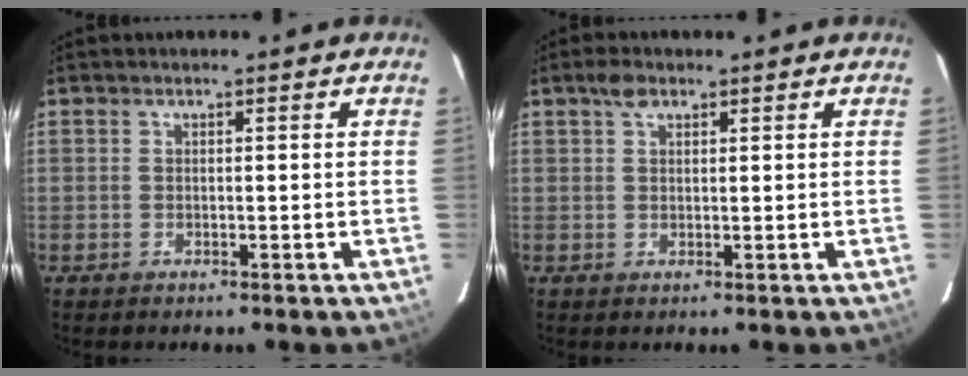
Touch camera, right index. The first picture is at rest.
{"total": 2.6, "force": [1.6, 1.3, 1.5], "torque": [-0.027, 0.009, 0.030]}